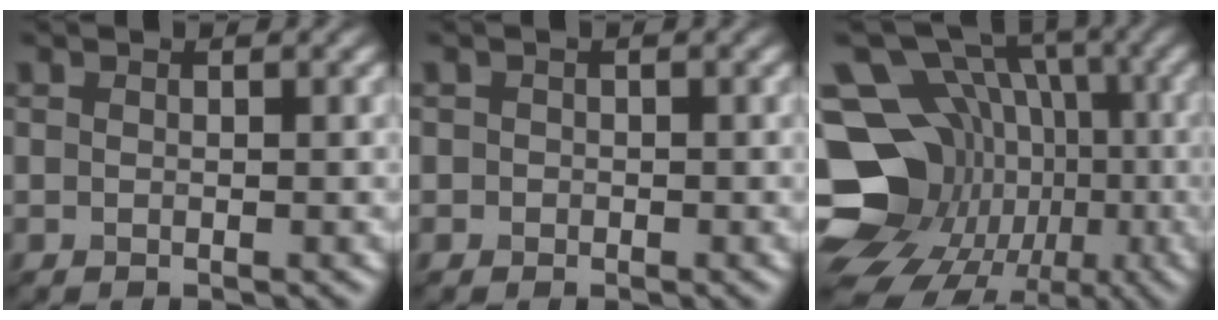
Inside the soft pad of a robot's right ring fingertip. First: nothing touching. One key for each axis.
{"total": 0.6, "fx": -0.2, "fy": 0.5, "fz": -0.2, "tx": 0.006, "ty": 0.000, "tz": -0.007}
{"total": 18.9, "fx": -4.1, "fy": 16.2, "fz": 8.8, "tx": -0.169, "ty": 0.010, "tz": -0.085}